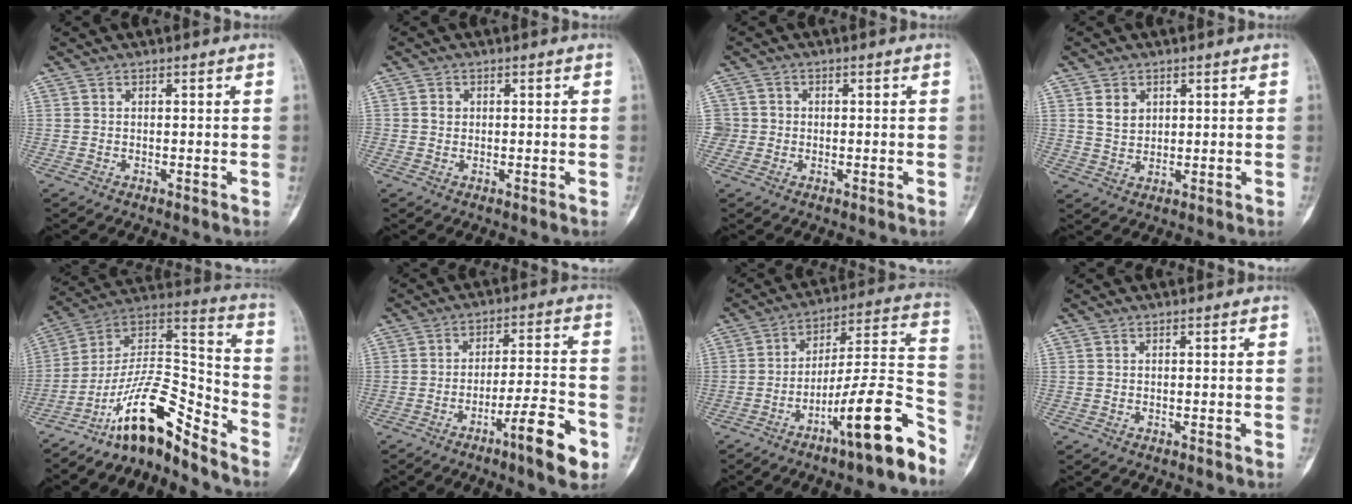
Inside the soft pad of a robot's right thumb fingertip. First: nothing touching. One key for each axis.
{"total": 1.4, "fx": 0.2, "fy": 1.3, "fz": 0.5, "tx": -0.003, "ty": 0.003, "tz": 0.004}
{"total": 3.5, "fx": -0.5, "fy": 3.5, "fz": 0.2, "tx": 0.018, "ty": 0.011, "tz": -0.012}
{"total": 3.8, "fx": 1.6, "fy": 3.0, "fz": 1.9, "tx": -0.017, "ty": -0.012, "tz": 0.034}
{"total": 15.8, "fx": -11.9, "fy": 4.5, "fz": 9.4, "tx": -0.140, "ty": 0.129, "tz": -0.213}
{"total": 10.8, "fx": -5.6, "fy": 1.7, "fz": 9.1, "tx": -0.138, "ty": 0.031, "tz": -0.086}
{"total": 16.8, "fx": -10.3, "fy": 2.5, "fz": 13.1, "tx": -0.192, "ty": 0.093, "tz": -0.162}
{"total": 0.0}